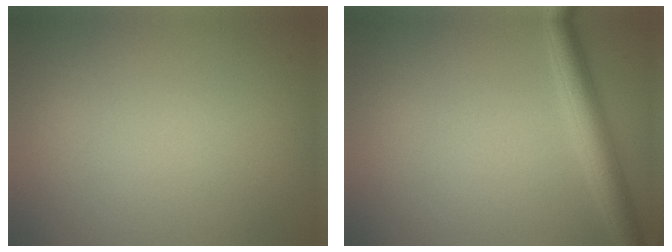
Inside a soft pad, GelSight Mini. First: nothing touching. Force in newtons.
{"total": 3.4, "press": 3.4, "slide": 0.2}